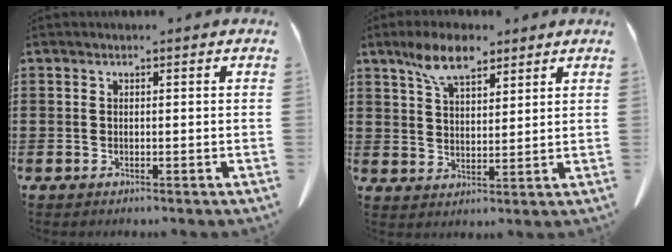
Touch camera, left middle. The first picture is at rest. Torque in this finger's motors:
{"motor_torque": [1.41, 0.72, 0.66, 0.15]}